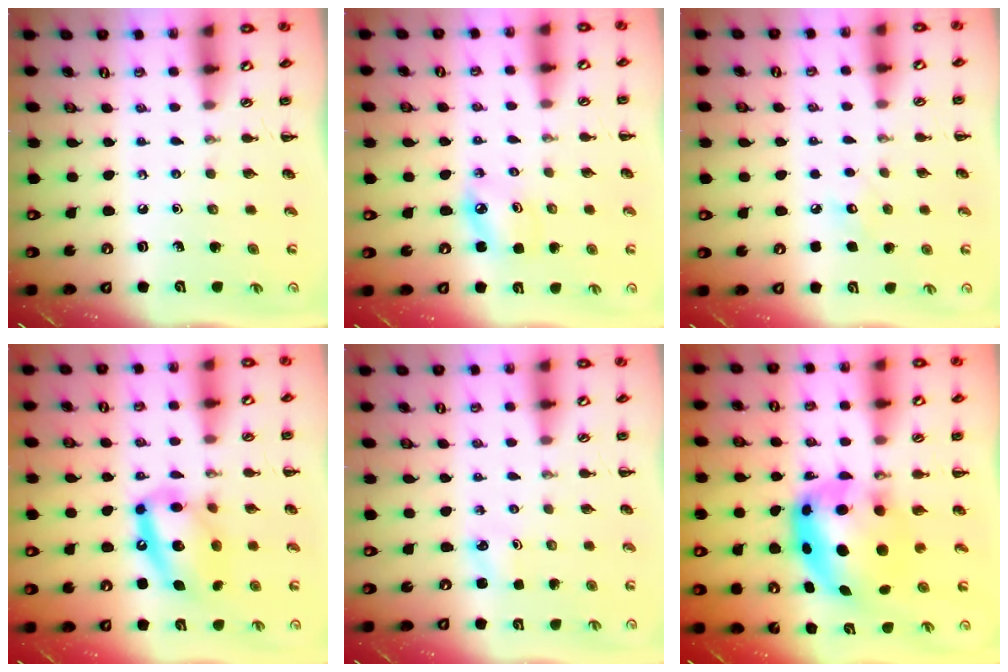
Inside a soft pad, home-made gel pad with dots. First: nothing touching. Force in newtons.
{"total": 4.6, "press": 4.5, "slide": 1.0}
{"total": 5.9, "press": 5.7, "slide": 1.6}
{"total": 16.9, "press": 16.6, "slide": 2.9}
{"total": 1.8, "press": 1.7, "slide": 0.5}
{"total": 8.6, "press": 8.4, "slide": 1.9}